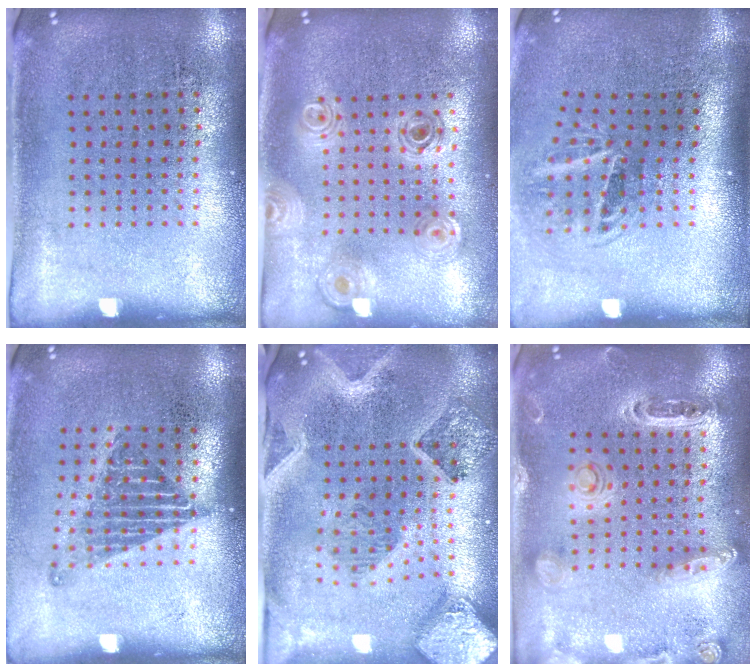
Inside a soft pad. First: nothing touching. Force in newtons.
{"total": 0.9, "press": 0.9, "slide": 0.2}
{"total": 2.0, "press": 1.3, "slide": 1.6}
{"total": 1.2, "press": 1.0, "slide": 0.7}
{"total": 3.0, "press": 2.6, "slide": 1.6}
{"total": 1.3, "press": 1.3, "slide": 0.2}